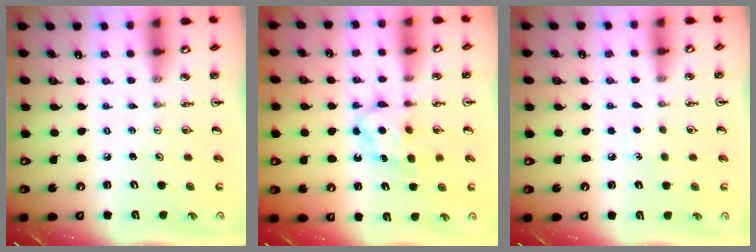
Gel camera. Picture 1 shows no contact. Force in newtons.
{"total": 6.7, "press": 6.7, "slide": 0.3}
{"total": 4.1, "press": 4.0, "slide": 0.5}